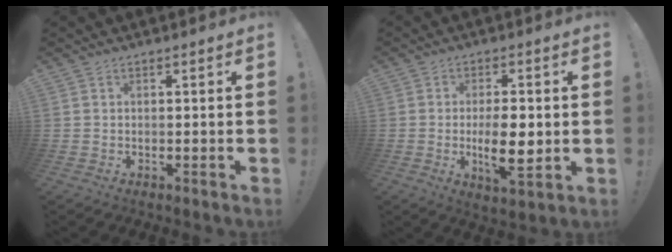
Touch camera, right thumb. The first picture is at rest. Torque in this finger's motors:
{"motor_torque": [1.50, 1.56, 0.69, -0.59, 0.15]}